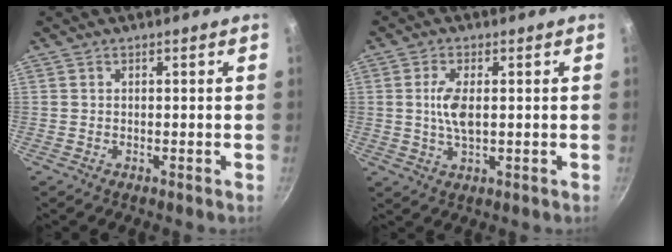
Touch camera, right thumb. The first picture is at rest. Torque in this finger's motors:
{"motor_torque": [0.36, 0.82, 0.70, -0.13, 0.05]}